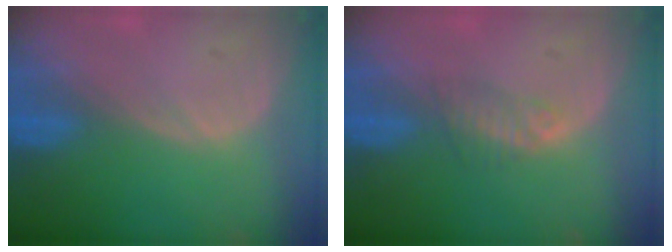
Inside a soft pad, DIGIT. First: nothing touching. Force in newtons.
{"total": 2.3, "press": 2.1, "slide": 0.8}